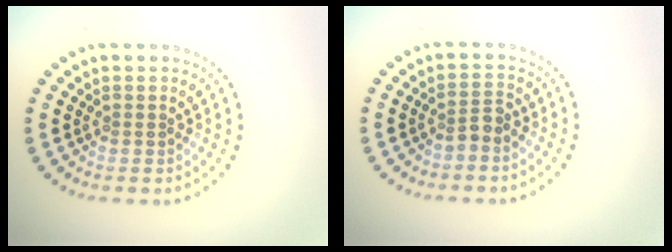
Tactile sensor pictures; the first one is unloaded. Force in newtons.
{"total": 1.3, "press": 1.0, "slide": 0.9}